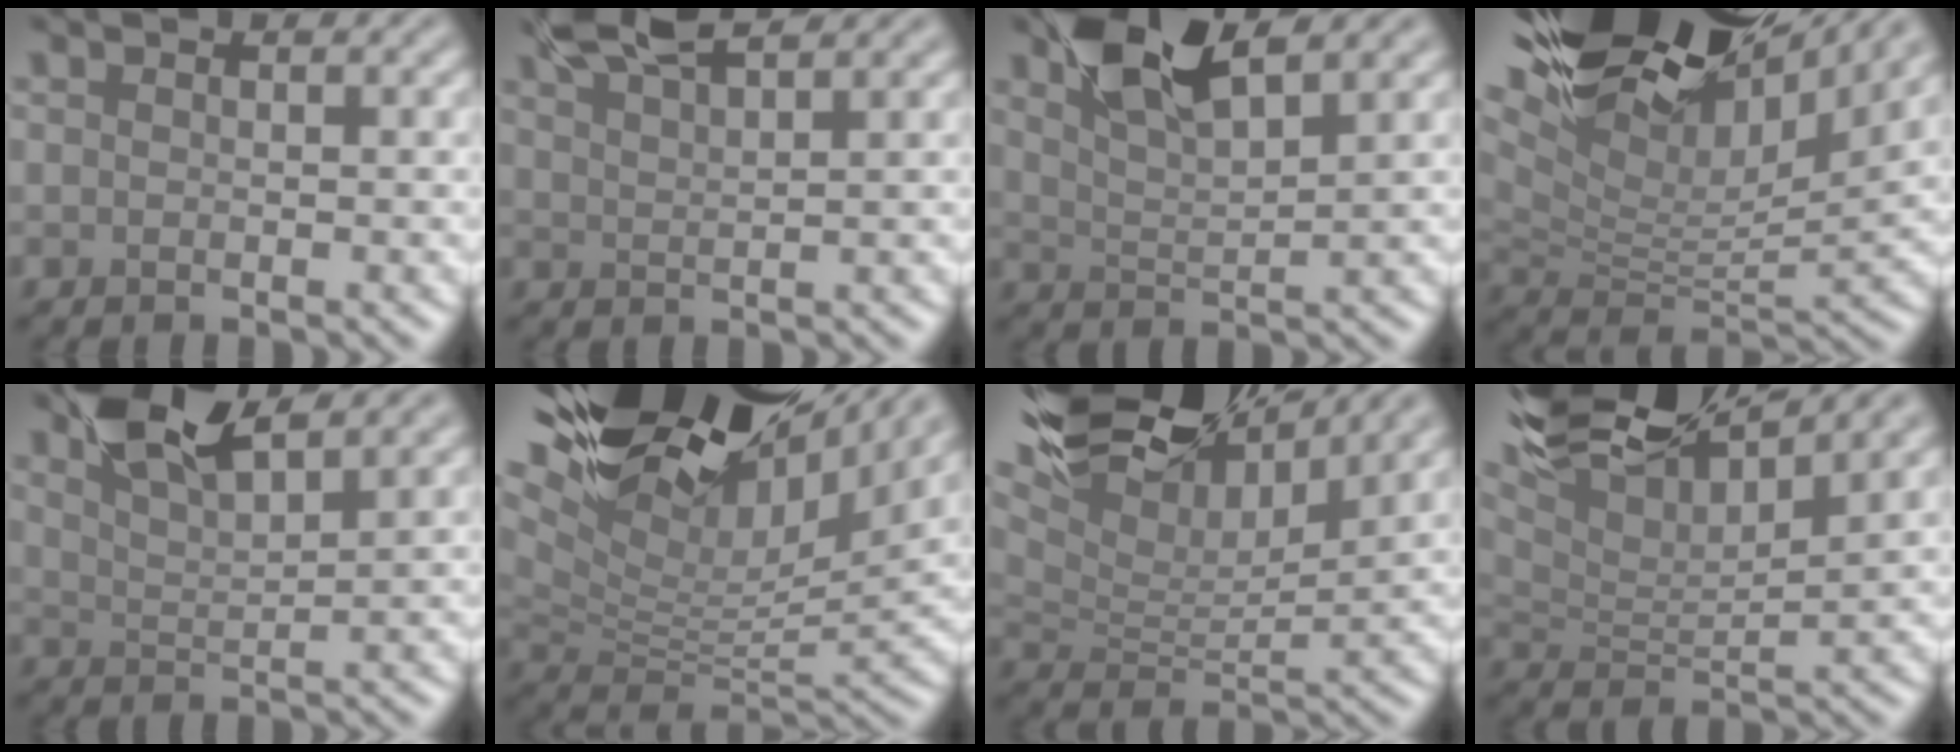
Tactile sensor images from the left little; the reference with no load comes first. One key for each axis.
{"total": 5.3, "fx": 4.6, "fy": 0.8, "fz": 2.6, "tx": -0.043, "ty": 0.019, "tz": 0.069}
{"total": 6.5, "fx": 4.4, "fy": 2.1, "fz": 4.4, "tx": -0.089, "ty": 0.013, "tz": 0.079}
{"total": 15.8, "fx": 11.8, "fy": 5.2, "fz": 9.1, "tx": -0.189, "ty": 0.040, "tz": 0.180}
{"total": 6.2, "fx": 4.8, "fy": 1.6, "fz": 3.6, "tx": -0.073, "ty": 0.015, "tz": 0.089}
{"total": 17.1, "fx": 12.2, "fy": 6.3, "fz": 10.2, "tx": -0.200, "ty": 0.047, "tz": 0.180}
{"total": 13.1, "fx": 9.7, "fy": 4.4, "fz": 7.7, "tx": -0.159, "ty": 0.025, "tz": 0.151}
{"total": 12.2, "fx": 8.7, "fy": 3.4, "fz": 7.8, "tx": -0.148, "ty": 0.014, "tz": 0.135}